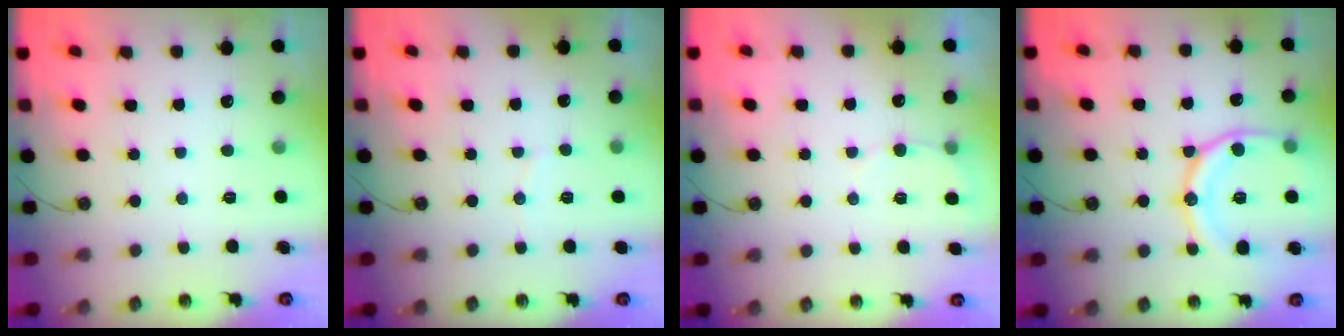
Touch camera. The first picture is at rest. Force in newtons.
{"total": 2.5, "press": 2.5, "slide": 0.2}
{"total": 4.9, "press": 4.8, "slide": 1.3}
{"total": 17.7, "press": 17.6, "slide": 1.8}